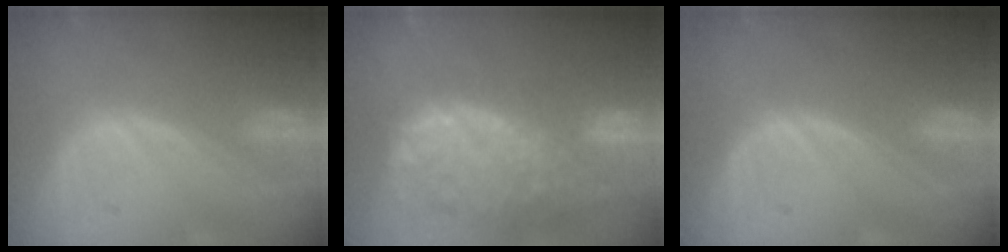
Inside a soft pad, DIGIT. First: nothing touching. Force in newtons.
{"total": 13.8, "press": 11.6, "slide": 7.5}
{"total": 0.0}